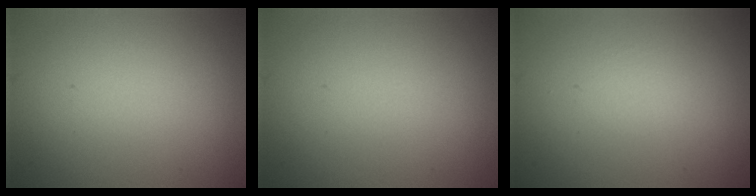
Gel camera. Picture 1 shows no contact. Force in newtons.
{"total": 0.0}
{"total": 0.0}